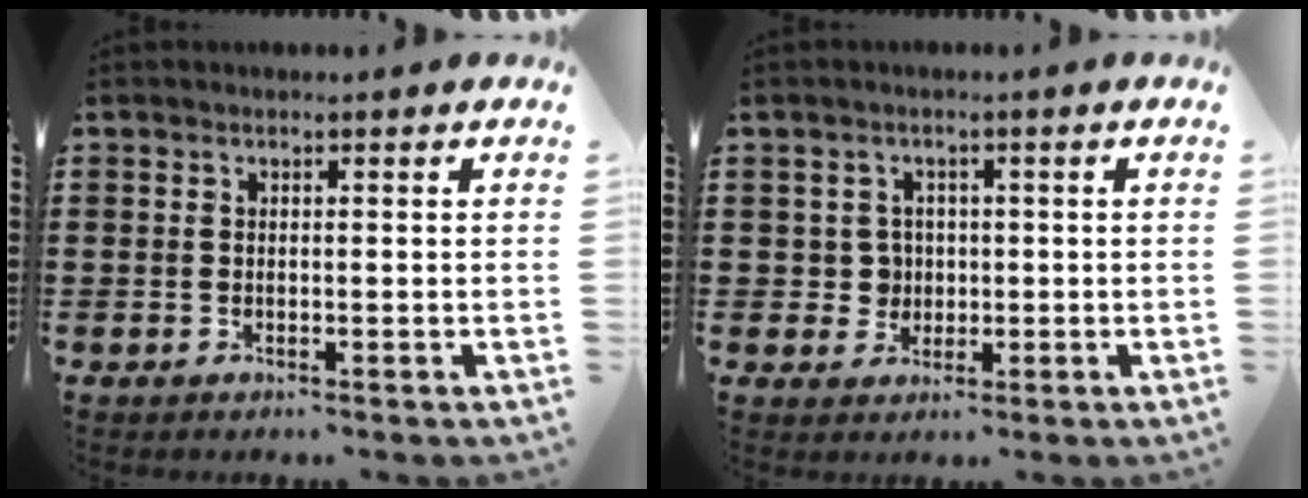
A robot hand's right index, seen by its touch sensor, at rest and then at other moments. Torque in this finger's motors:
{"motor_torque": [-0.12, 0.10, 0.00, -0.01]}